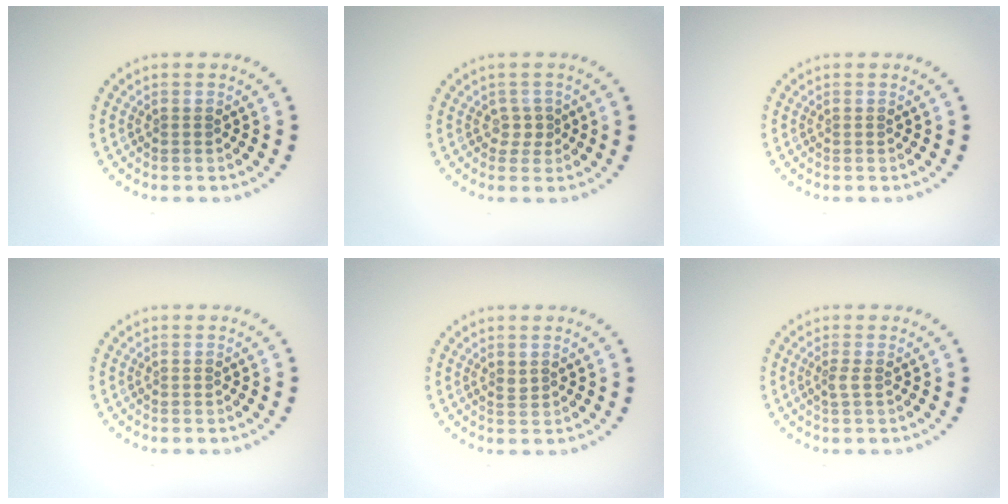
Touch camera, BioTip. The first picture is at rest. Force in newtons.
{"total": 1.4, "press": 1.1, "slide": 0.9}
{"total": 0.0}
{"total": 0.0}
{"total": 0.7, "press": 0.6, "slide": 0.3}
{"total": 0.9, "press": 0.7, "slide": 0.6}